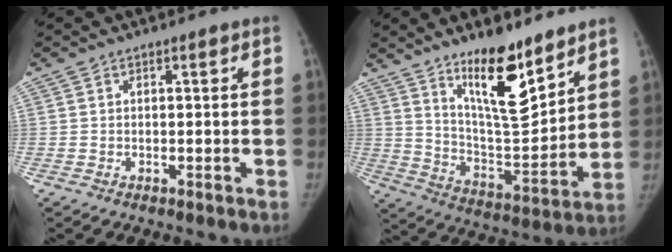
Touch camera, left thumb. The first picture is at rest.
{"total": 15.2, "force": [10.5, 4.6, 10.0], "torque": [-0.126, -0.090, 0.188]}